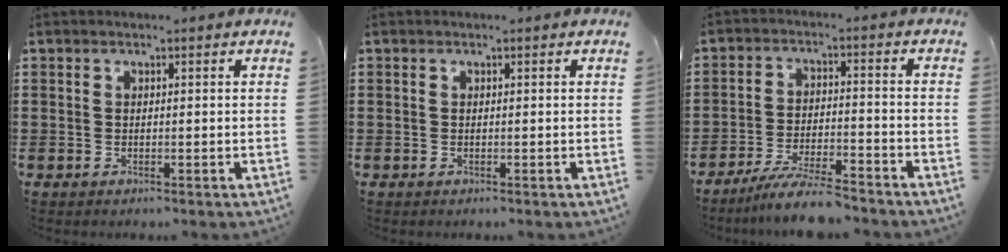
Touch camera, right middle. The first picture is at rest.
{"total": 0.0}
{"total": 6.7, "force": [-6.0, 0.2, 3.0], "torque": [-0.066, -0.011, -0.113]}